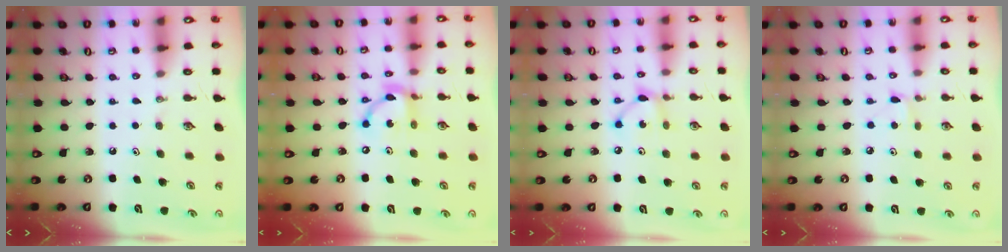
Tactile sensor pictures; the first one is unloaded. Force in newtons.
{"total": 10.6, "press": 10.6, "slide": 0.7}
{"total": 5.1, "press": 5.1, "slide": 0.1}
{"total": 3.7, "press": 3.6, "slide": 0.5}